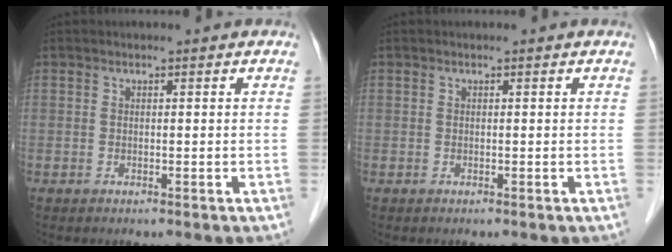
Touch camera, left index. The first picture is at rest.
{"total": 0.0}